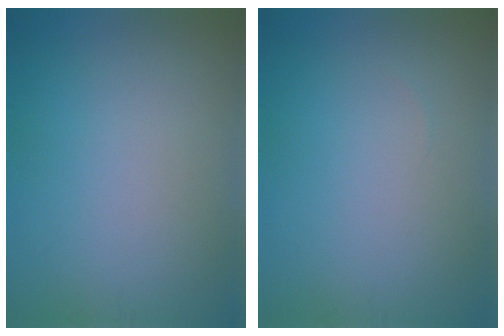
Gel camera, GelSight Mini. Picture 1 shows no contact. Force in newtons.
{"total": 0.0}